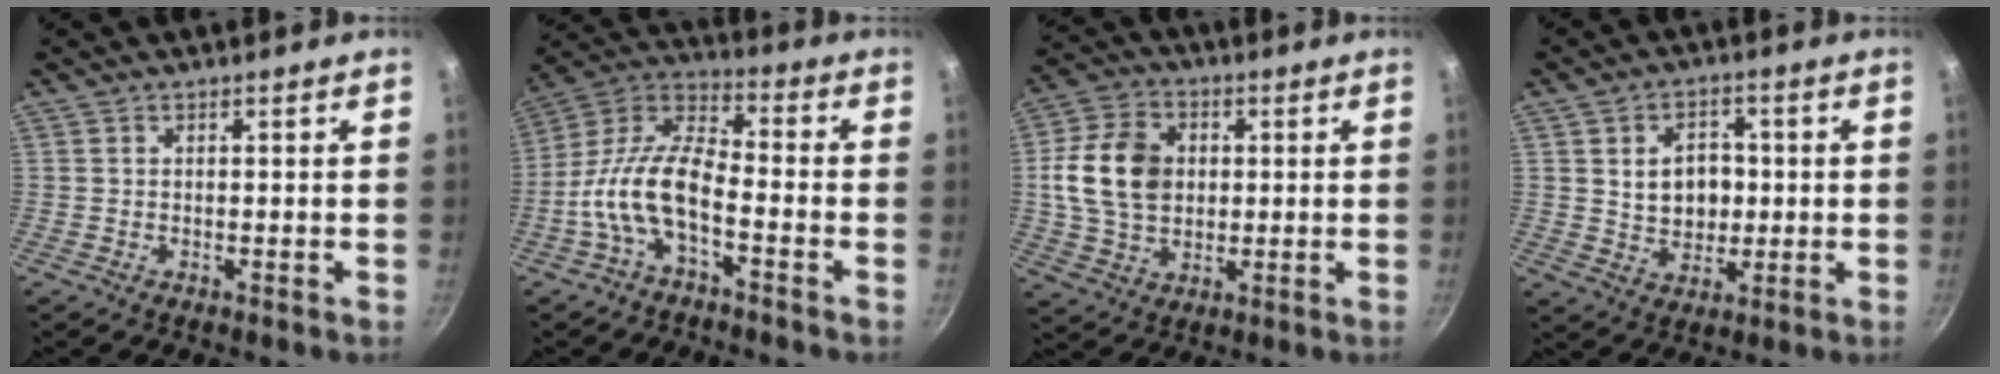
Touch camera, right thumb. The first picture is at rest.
{"total": 12.9, "force": [-4.6, 5.8, 10.6], "torque": [-0.206, 0.051, -0.105]}
{"total": 13.8, "force": [1.5, 10.3, 9.1], "torque": [-0.149, 0.008, 0.022]}
{"total": 8.8, "force": [0.9, 6.8, 5.5], "torque": [-0.058, 0.000, 0.020]}